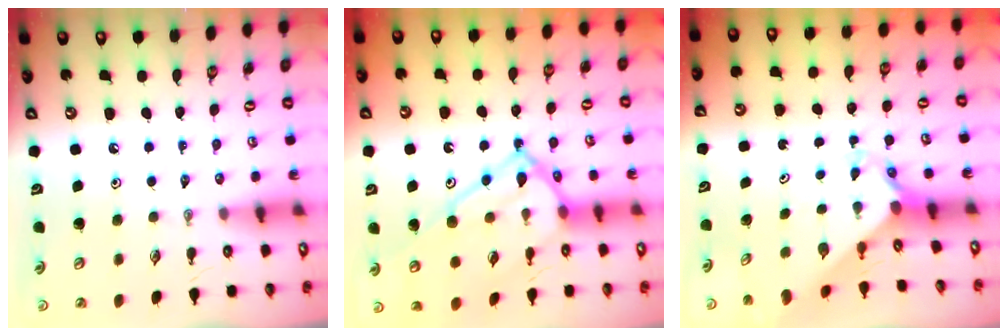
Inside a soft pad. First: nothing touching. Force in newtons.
{"total": 18.5, "press": 18.5, "slide": 1.0}
{"total": 2.3, "press": 2.3, "slide": 0.2}